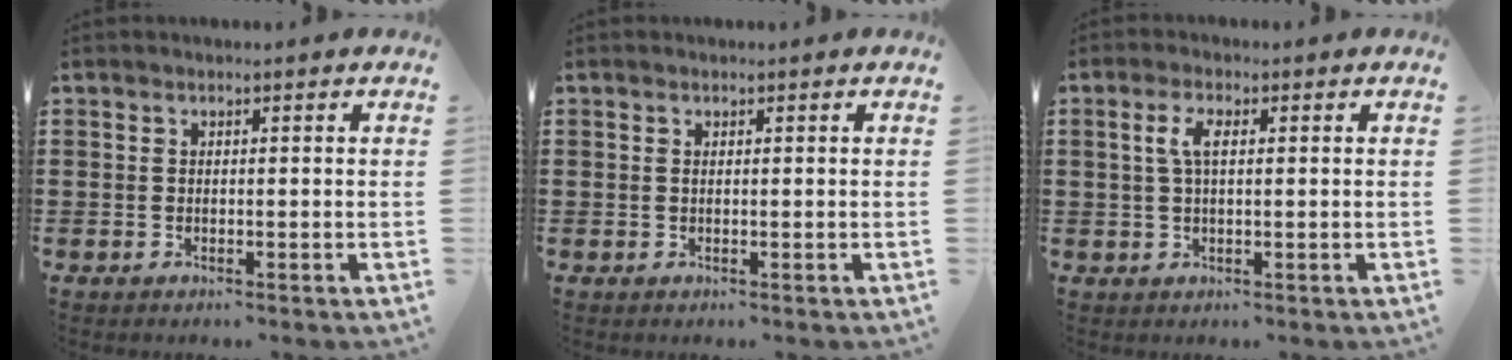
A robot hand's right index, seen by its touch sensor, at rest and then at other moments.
{"total": 0.0}
{"total": 3.4, "force": [0.7, 1.3, 3.1], "torque": [-0.072, 0.007, 0.006]}